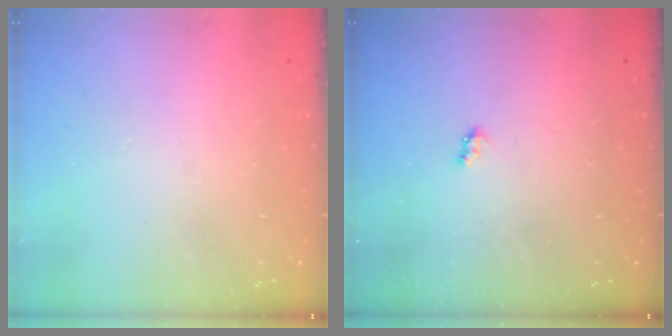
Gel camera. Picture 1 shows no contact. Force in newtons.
{"total": 2.6, "press": 2.6, "slide": 0.4}